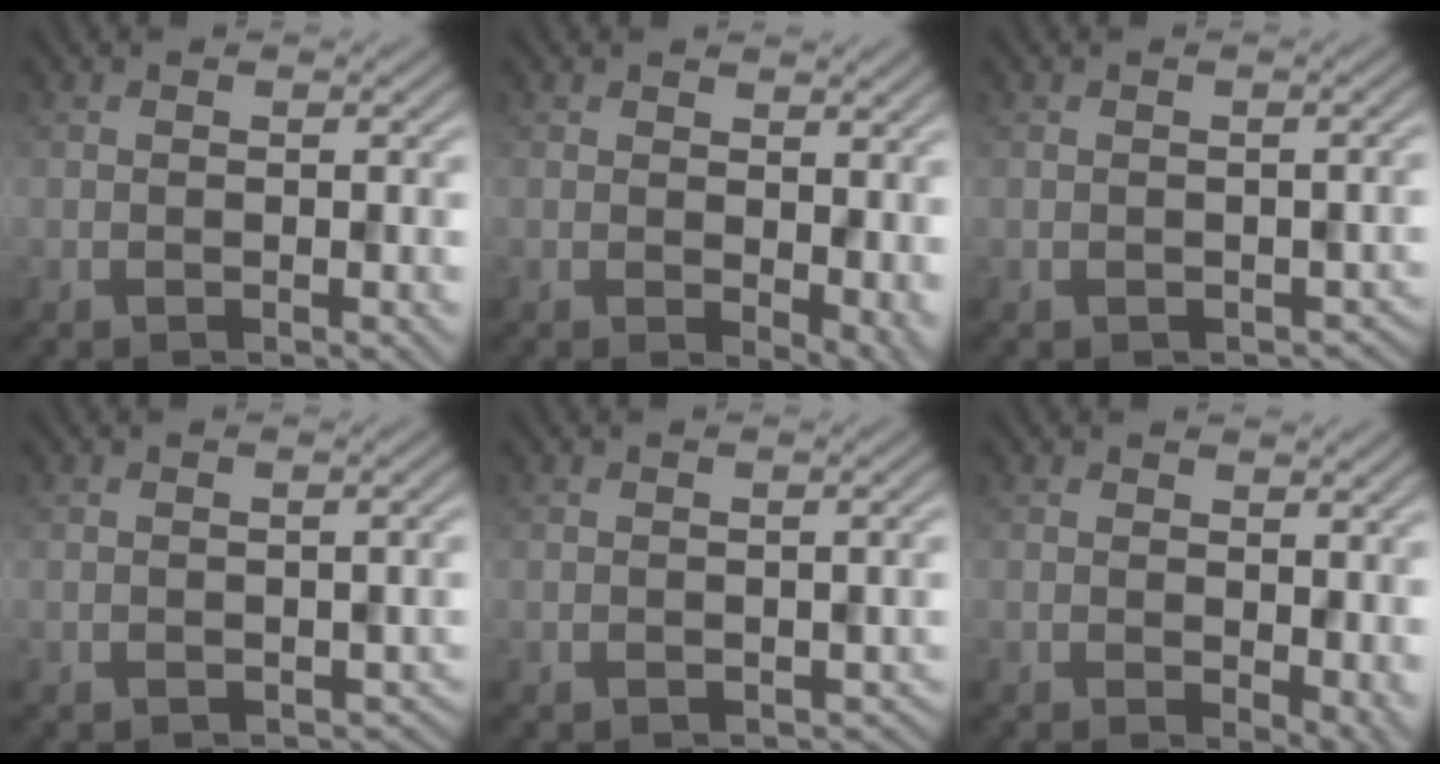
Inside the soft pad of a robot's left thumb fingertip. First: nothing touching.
{"total": 6.4, "force": [0.2, 3.9, 5.0], "torque": [-0.063, -0.019, 0.015]}
{"total": 1.9, "force": [-0.9, 1.3, 1.0], "torque": [-0.018, -0.015, -0.008]}
{"total": 1.7, "force": [-0.7, 1.4, 0.9], "torque": [-0.018, -0.014, -0.008]}
{"total": 1.4, "force": [-0.5, 1.1, 0.6], "torque": [-0.014, -0.013, -0.005]}
{"total": 5.8, "force": [0.0, 3.6, 4.5], "torque": [-0.053, -0.018, 0.012]}